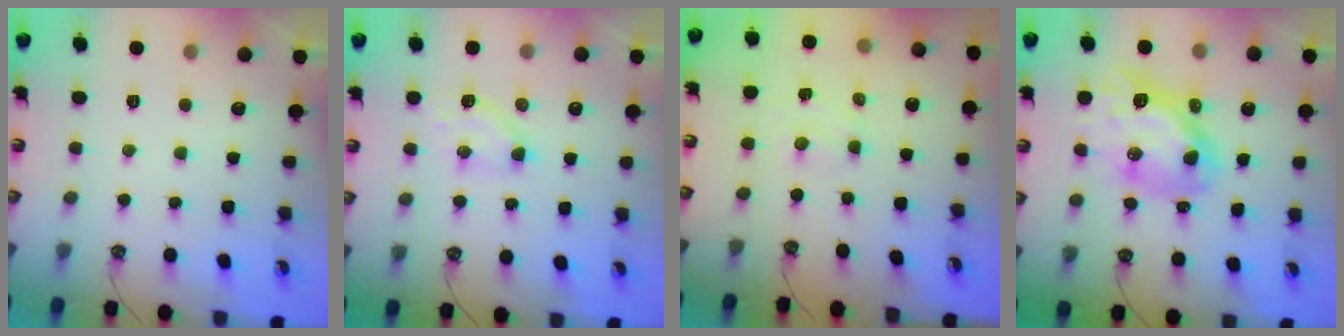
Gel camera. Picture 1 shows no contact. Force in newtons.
{"total": 5.1, "press": 5.0, "slide": 1.1}
{"total": 2.6, "press": 2.6, "slide": 0.4}
{"total": 14.3, "press": 14.2, "slide": 1.4}